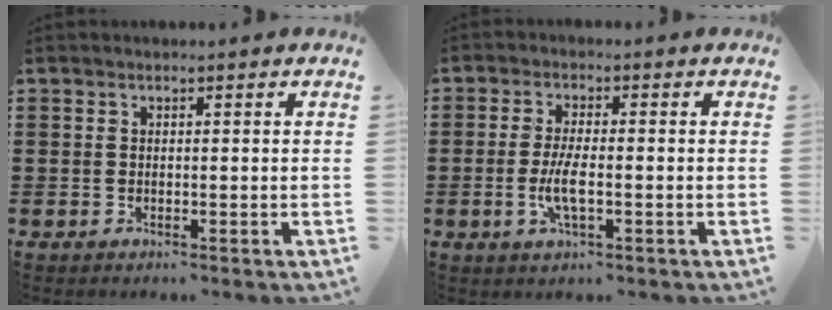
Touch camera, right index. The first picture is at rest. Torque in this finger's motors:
{"motor_torque": [1.63, 0.51, 0.68, 0.19]}